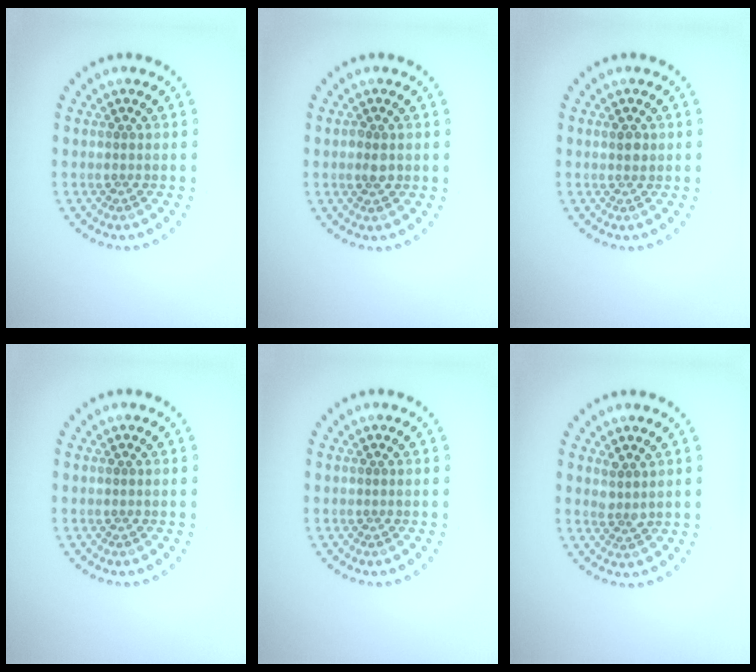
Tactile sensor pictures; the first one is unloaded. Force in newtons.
{"total": 1.3, "press": 1.2, "slide": 0.2}
{"total": 1.1, "press": 1.0, "slide": 0.3}
{"total": 0.0}
{"total": 0.0}
{"total": 1.6, "press": 1.3, "slide": 0.9}